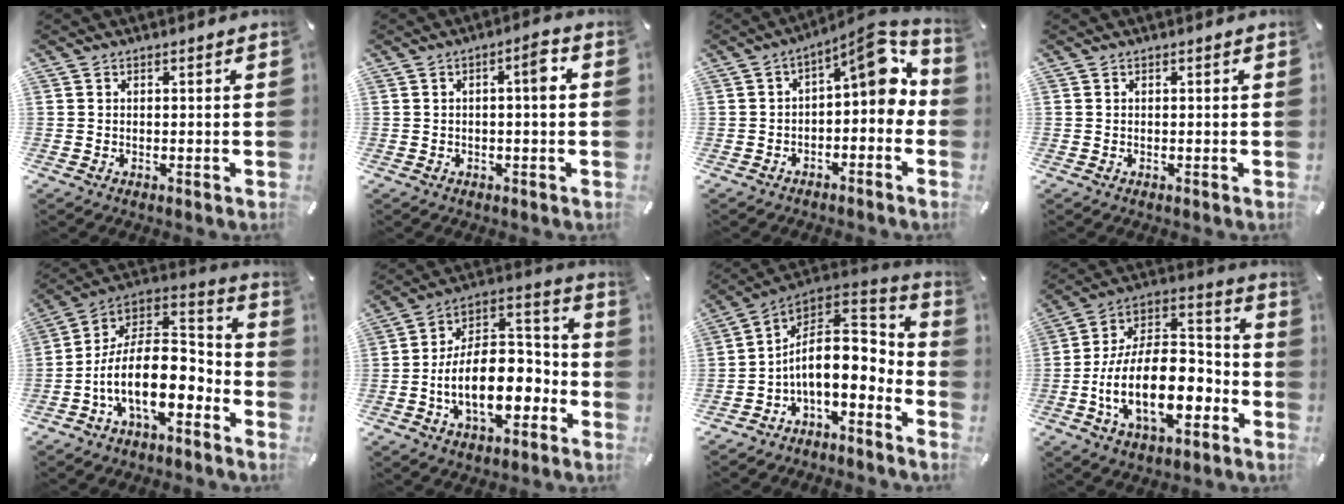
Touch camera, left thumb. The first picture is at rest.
{"total": 4.6, "force": [0.1, 1.0, 4.4], "torque": [-0.068, 0.007, -0.007]}
{"total": 8.9, "force": [2.3, 4.0, 7.6], "torque": [-0.091, -0.031, 0.031]}
{"total": 0.0}
{"total": 17.5, "force": [-7.2, 9.4, 12.9], "torque": [-0.260, 0.003, -0.127]}
{"total": 17.7, "force": [-5.0, 10.7, 13.1], "torque": [-0.217, 0.007, -0.083]}
{"total": 13.6, "force": [-1.0, 8.3, 10.7], "torque": [-0.190, -0.018, -0.013]}
{"total": 20.6, "force": [-7.1, 11.5, 15.6], "torque": [-0.290, 0.006, -0.117]}